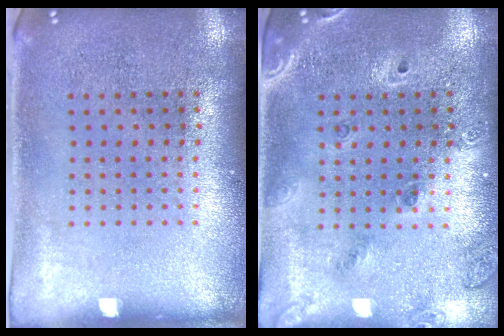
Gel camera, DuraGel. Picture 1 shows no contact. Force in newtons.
{"total": 1.6, "press": 1.4, "slide": 0.9}